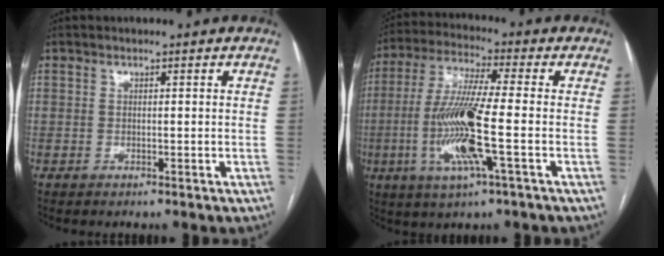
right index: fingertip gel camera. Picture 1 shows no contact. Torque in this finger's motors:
{"motor_torque": [1.75, -0.39, 1.05, 0.21]}